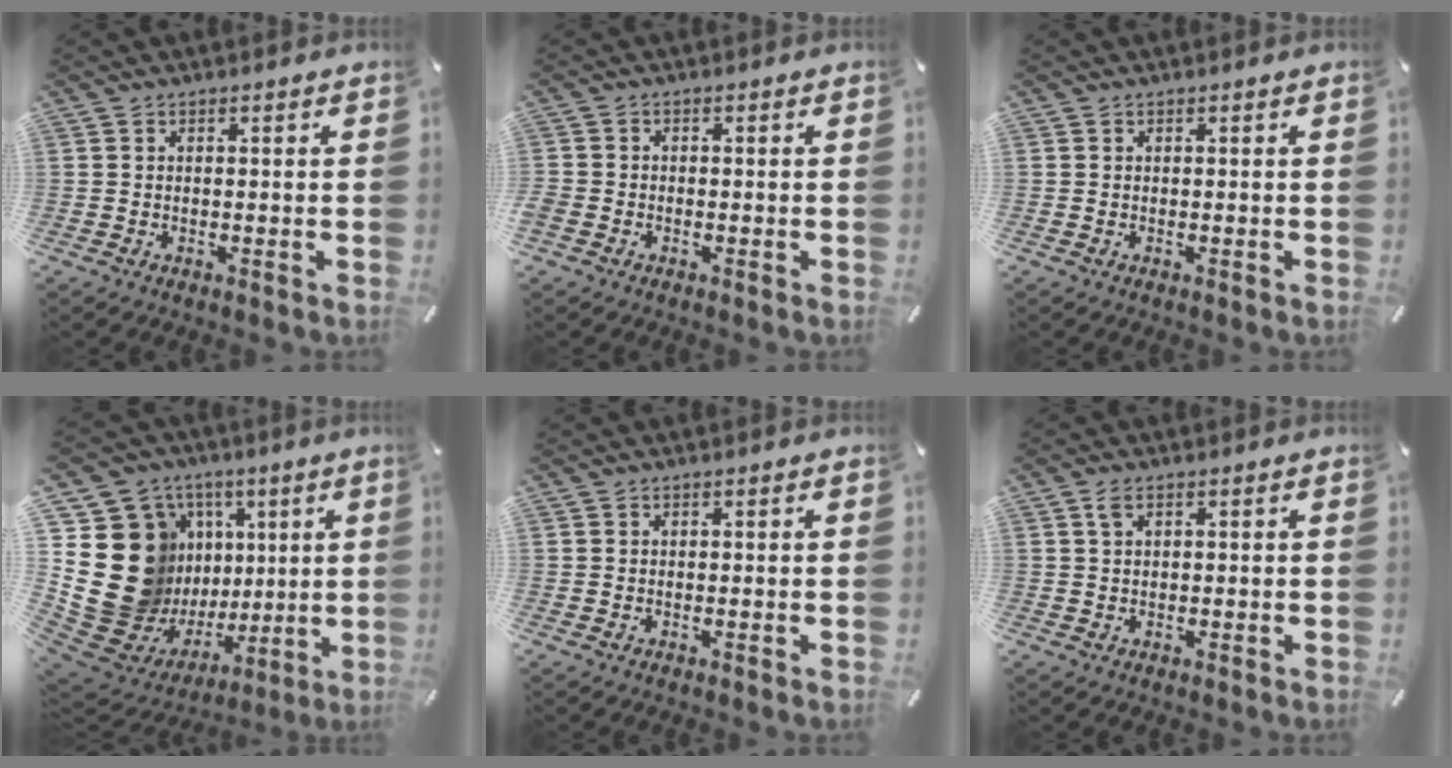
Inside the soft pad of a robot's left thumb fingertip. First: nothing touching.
{"total": 1.7, "force": [-1.0, 1.3, 0.5], "torque": [-0.004, 0.008, -0.021]}
{"total": 0.0}
{"total": 24.6, "force": [2.7, 21.3, 11.9], "torque": [-0.212, -0.060, 0.112]}
{"total": 0.0}
{"total": 2.3, "force": [1.0, 1.3, 1.7], "torque": [-0.037, 0.002, 0.018]}